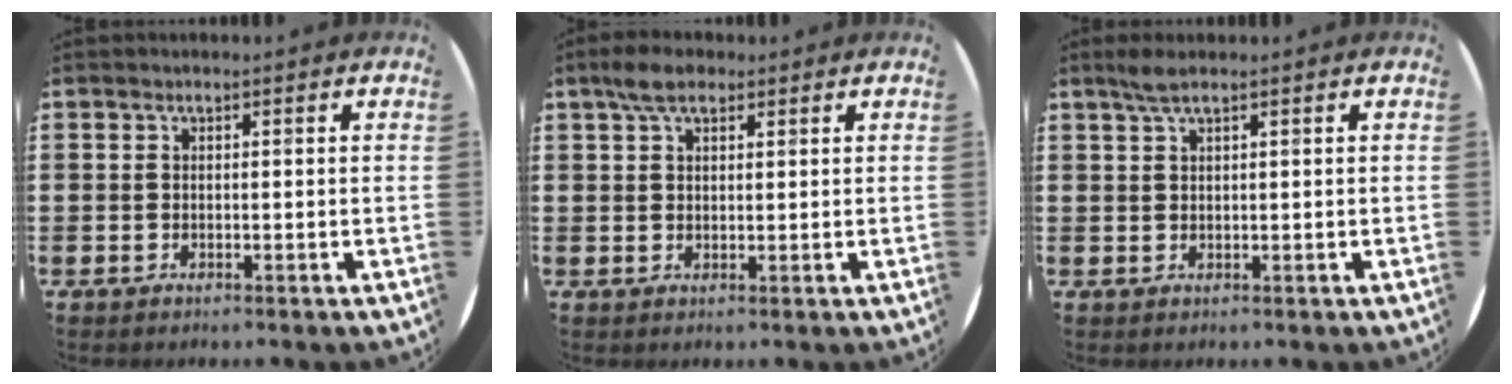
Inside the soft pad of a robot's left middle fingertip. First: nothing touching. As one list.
[{"total": 4.0, "force": [2.8, 1.8, 2.2], "torque": [-0.040, 0.007, 0.049]}, {"total": 2.0, "force": [1.4, 0.2, 1.4], "torque": [-0.029, 0.004, 0.024]}]